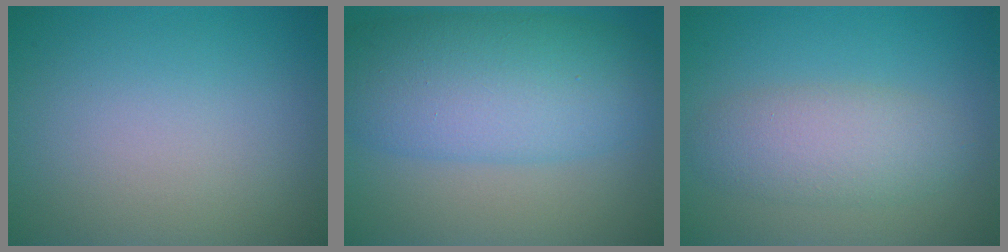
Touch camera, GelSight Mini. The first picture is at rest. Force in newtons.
{"total": 9.1, "press": 9.1, "slide": 0.2}
{"total": 4.0, "press": 4.0, "slide": 0.1}